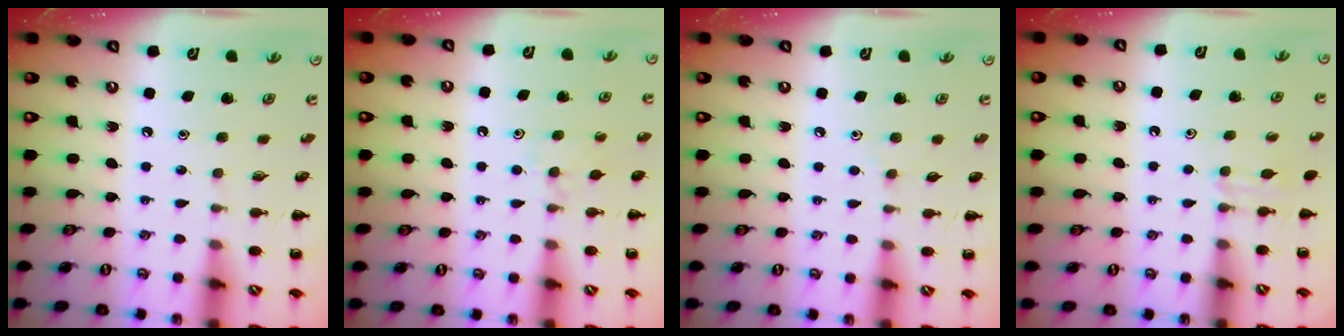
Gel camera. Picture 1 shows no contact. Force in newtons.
{"total": 4.8, "press": 4.5, "slide": 1.7}
{"total": 3.5, "press": 3.3, "slide": 1.2}
{"total": 3.9, "press": 3.7, "slide": 1.5}